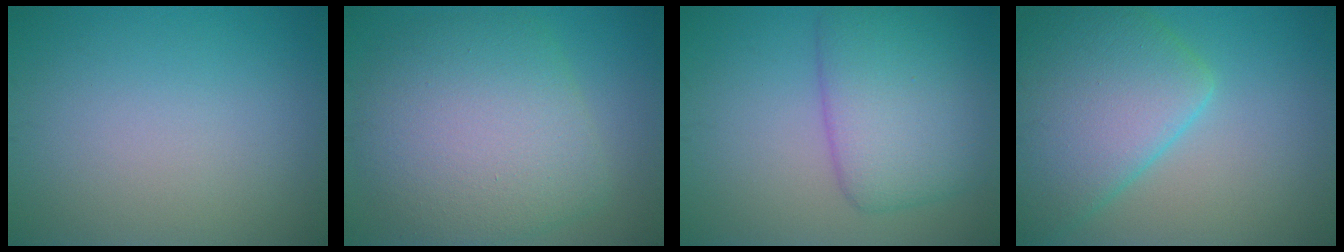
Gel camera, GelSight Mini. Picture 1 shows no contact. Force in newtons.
{"total": 8.9, "press": 8.9, "slide": 0.8}
{"total": 7.0, "press": 7.0, "slide": 0.2}
{"total": 9.5, "press": 9.4, "slide": 0.4}